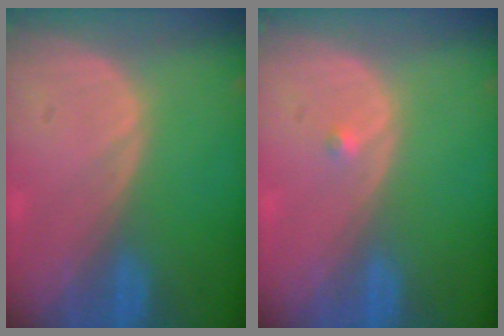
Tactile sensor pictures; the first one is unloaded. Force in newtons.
{"total": 0.7, "press": 0.5, "slide": 0.4}